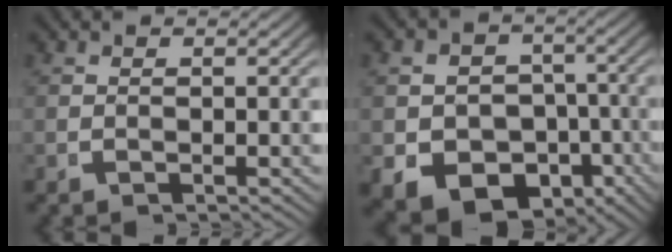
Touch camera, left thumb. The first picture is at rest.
{"total": 13.4, "force": [-6.1, 10.7, 5.5], "torque": [-0.128, -0.074, -0.073]}